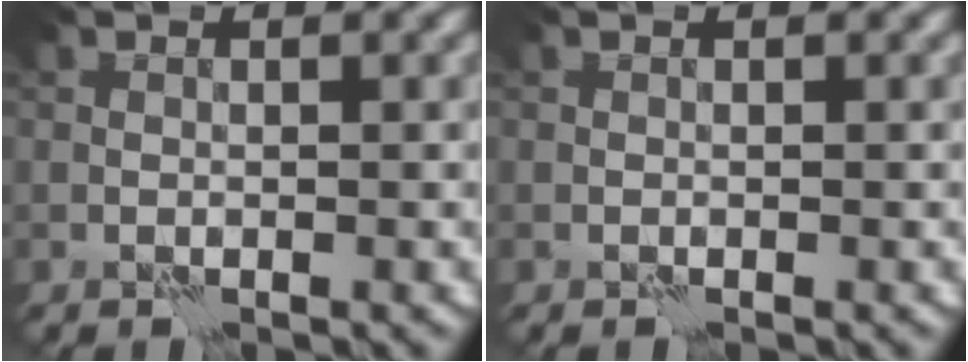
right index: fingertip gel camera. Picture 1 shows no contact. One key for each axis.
{"total": 0.0}